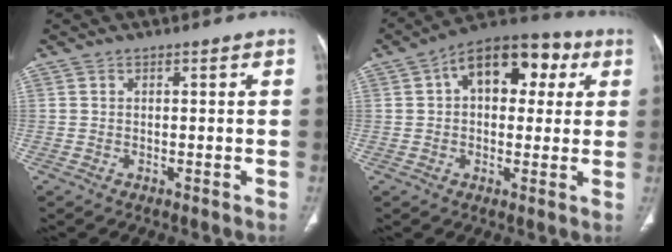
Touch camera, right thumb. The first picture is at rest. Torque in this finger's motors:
{"motor_torque": [1.84, 1.96, 0.63, -0.62, 0.39]}